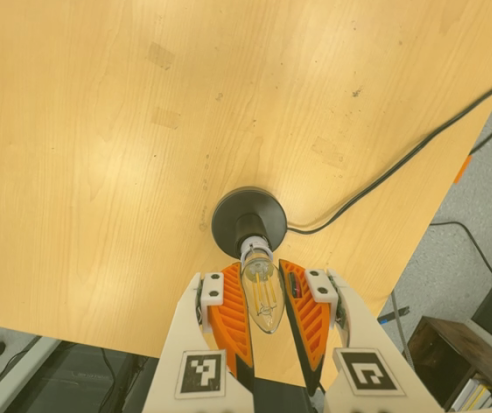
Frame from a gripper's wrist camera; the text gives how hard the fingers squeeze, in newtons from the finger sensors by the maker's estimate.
{"total": 13.7, "left": 13.8, "right": 13.6}